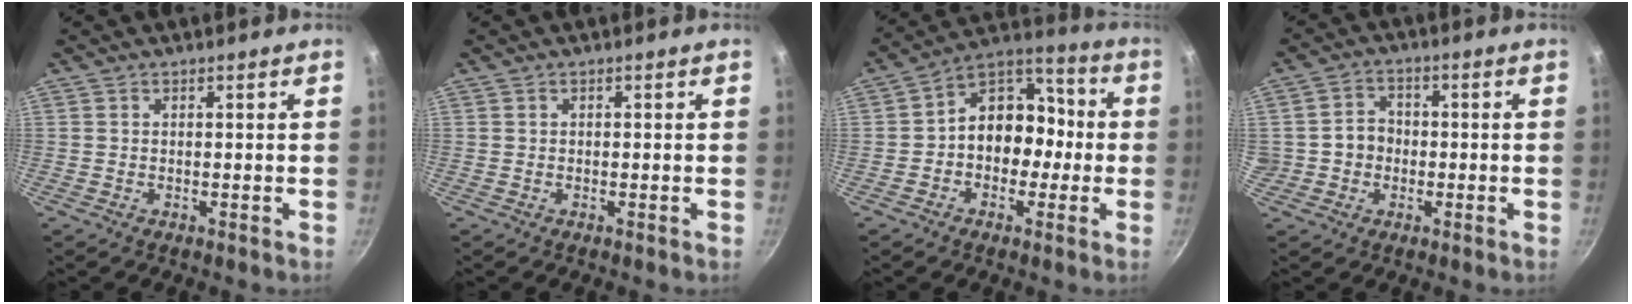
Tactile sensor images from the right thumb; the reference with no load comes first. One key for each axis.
{"total": 0.0}
{"total": 13.0, "fx": -1.3, "fy": 10.2, "fz": 7.9, "tx": -0.058, "ty": 0.054, "tz": -0.040}
{"total": 5.5, "fx": -0.8, "fy": 5.0, "fz": 2.1, "tx": 0.001, "ty": 0.017, "tz": -0.018}